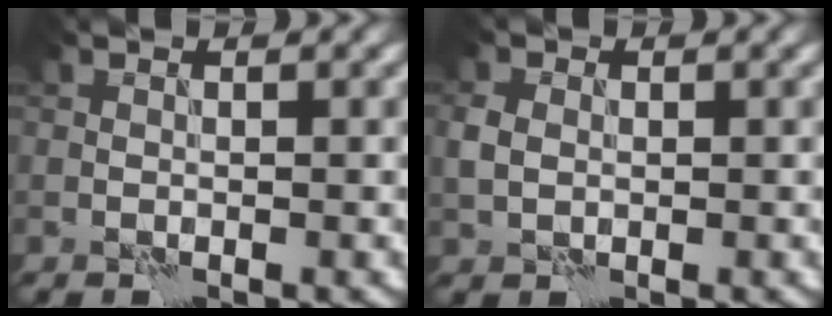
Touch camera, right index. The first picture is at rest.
{"total": 2.1, "force": [0.1, 1.7, 1.3], "torque": [-0.029, 0.005, -0.003]}